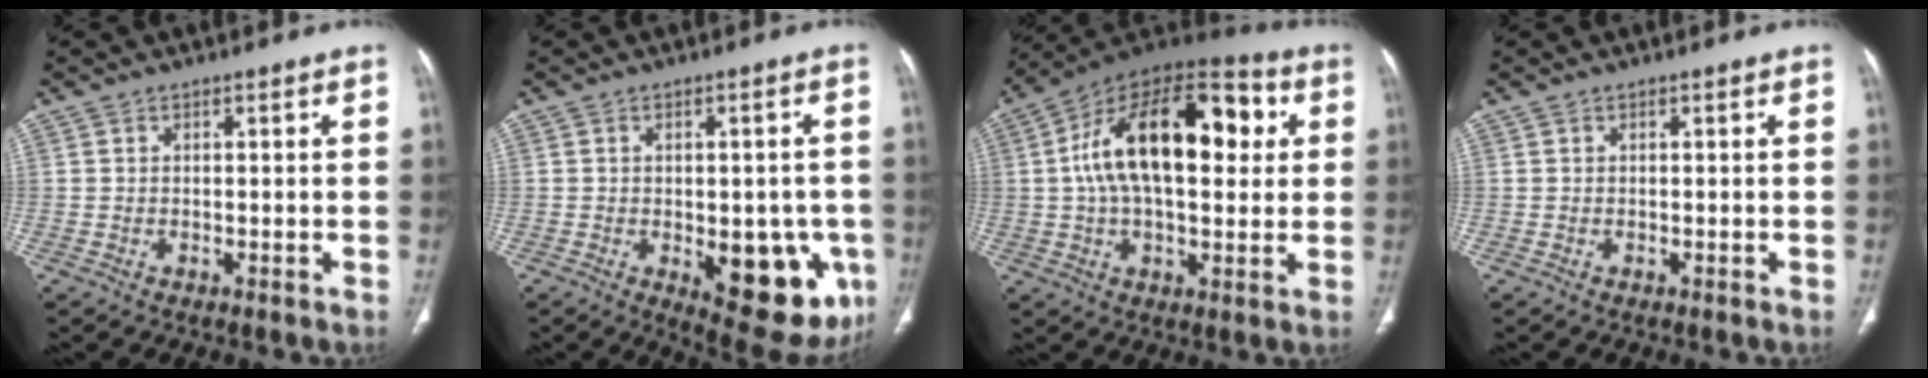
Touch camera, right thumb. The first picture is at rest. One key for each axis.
{"total": 16.4, "fx": -4.7, "fy": 7.8, "fz": 13.6, "tx": -0.136, "ty": -0.003, "tz": -0.038}
{"total": 24.7, "fx": 4.4, "fy": 12.7, "fz": 20.7, "tx": -0.325, "ty": 0.031, "tz": 0.060}
{"total": 0.0}